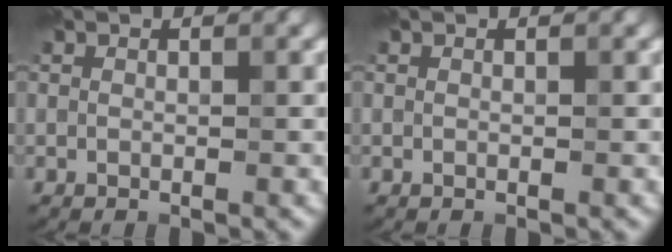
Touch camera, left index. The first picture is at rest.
{"total": 0.0}